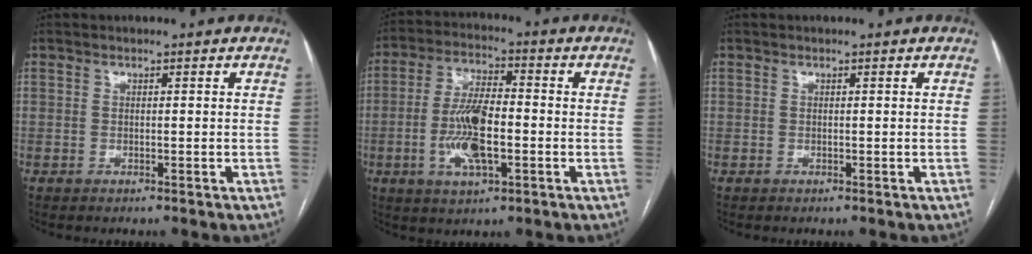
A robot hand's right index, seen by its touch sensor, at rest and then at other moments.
{"total": 10.3, "force": [-2.1, 3.1, 9.7], "torque": [-0.196, 0.002, -0.036]}
{"total": 0.0}